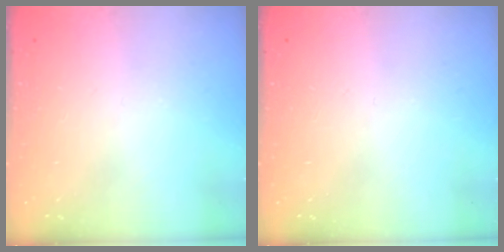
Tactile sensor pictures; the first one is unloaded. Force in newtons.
{"total": 0.0}